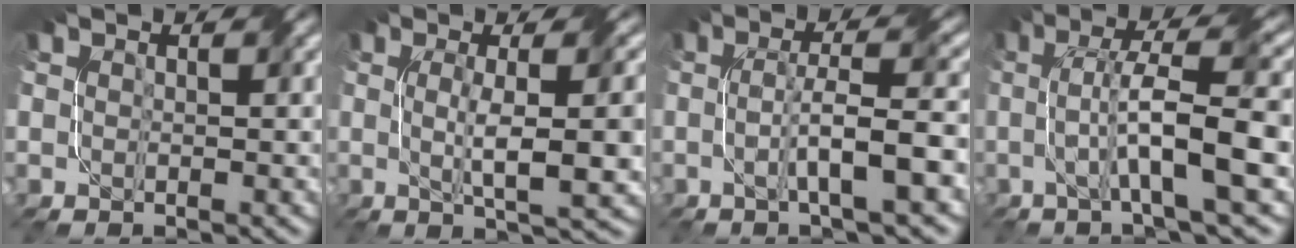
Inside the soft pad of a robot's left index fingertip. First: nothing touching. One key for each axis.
{"total": 6.6, "fx": -0.1, "fy": 1.4, "fz": 6.4, "tx": -0.096, "ty": 0.001, "tz": 0.001}
{"total": 5.6, "fx": -1.2, "fy": 0.6, "fz": 5.4, "tx": -0.089, "ty": 0.011, "tz": -0.023}
{"total": 8.8, "fx": -0.5, "fy": 1.3, "fz": 8.6, "tx": -0.138, "ty": 0.018, "tz": -0.012}